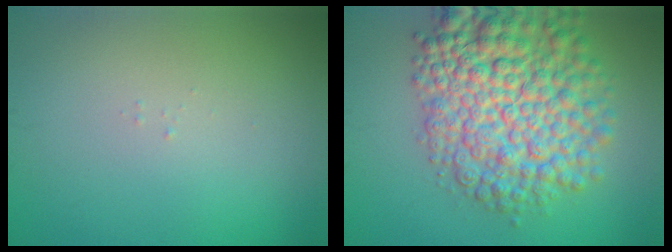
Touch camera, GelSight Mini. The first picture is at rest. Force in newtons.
{"total": 10.1, "press": 10.1, "slide": 0.3}